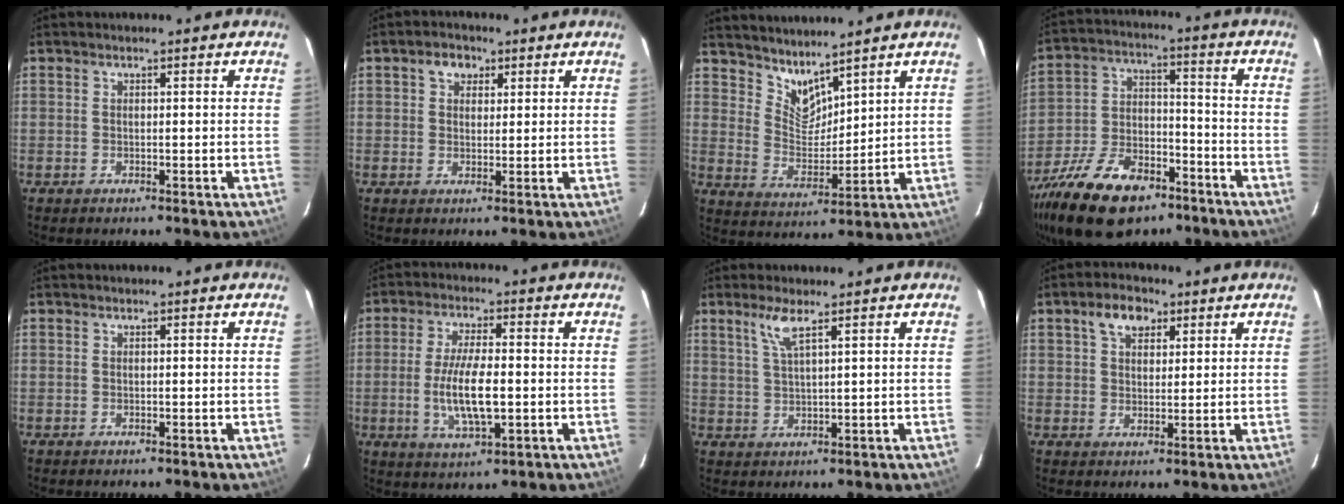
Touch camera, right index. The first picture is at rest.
{"total": 3.2, "force": [1.6, 2.4, 1.3], "torque": [-0.015, 0.012, 0.026]}
{"total": 7.1, "force": [6.5, 1.7, 2.4], "torque": [-0.039, -0.009, 0.128]}
{"total": 21.2, "force": [-13.9, 10.7, 11.9], "torque": [-0.257, -0.014, -0.231]}
{"total": 0.0}
{"total": 10.0, "force": [-1.5, 3.0, 9.4], "torque": [-0.184, -0.009, -0.025]}
{"total": 4.0, "force": [2.6, -0.2, 3.0], "torque": [-0.065, -0.002, 0.053]}
{"total": 5.5, "force": [2.9, 3.3, 3.2], "torque": [-0.053, 0.016, 0.050]}